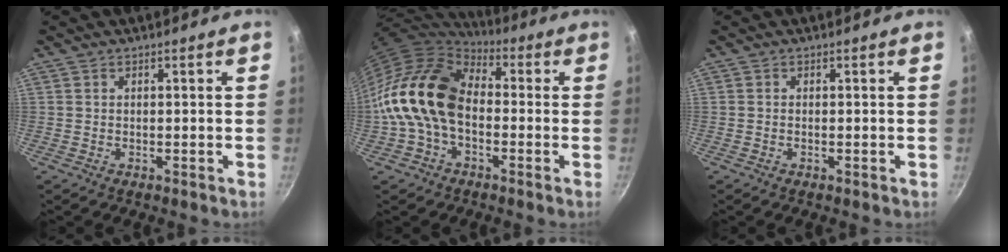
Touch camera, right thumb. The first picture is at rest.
{"total": 16.1, "force": [-1.4, 10.9, 11.8], "torque": [-0.193, 0.038, -0.044]}
{"total": 0.0}